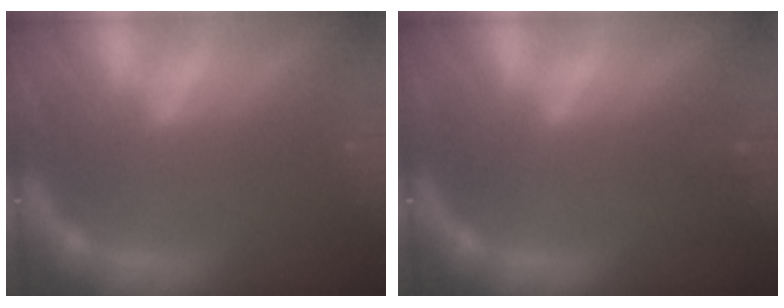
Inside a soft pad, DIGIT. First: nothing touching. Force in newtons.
{"total": 1.4}